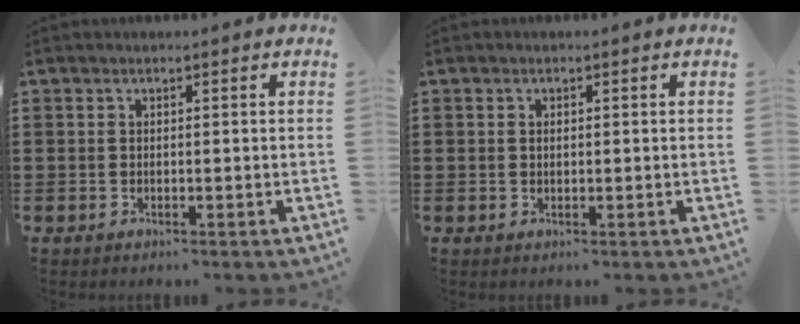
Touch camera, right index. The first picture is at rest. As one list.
[{"total": 0.5, "force": [0.1, 0.3, 0.4], "torque": [-0.009, 0.002, 0.002]}]